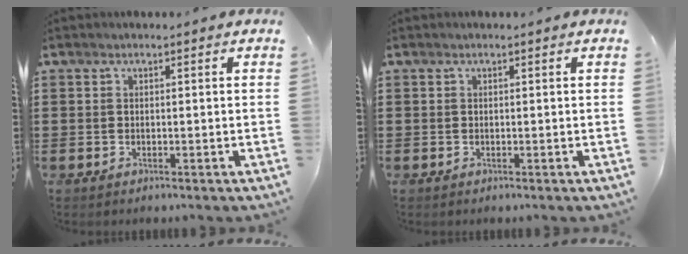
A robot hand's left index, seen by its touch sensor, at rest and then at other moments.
{"total": 0.0}